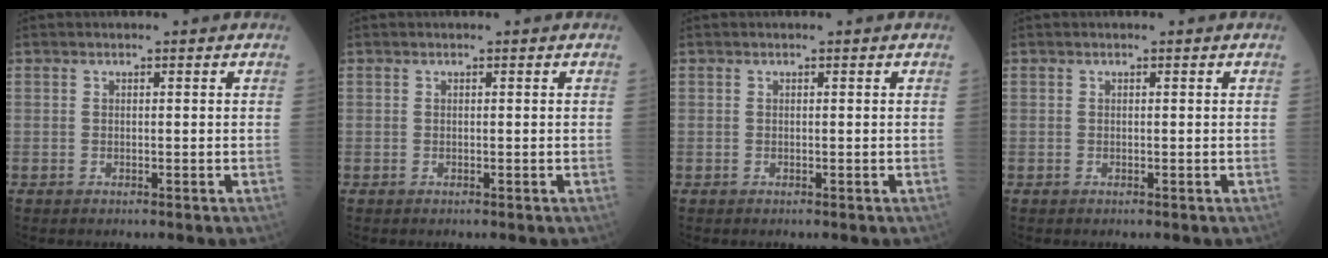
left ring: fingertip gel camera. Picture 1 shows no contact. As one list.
[{"total": 0.0}, {"total": 0.0}, {"total": 0.0}]